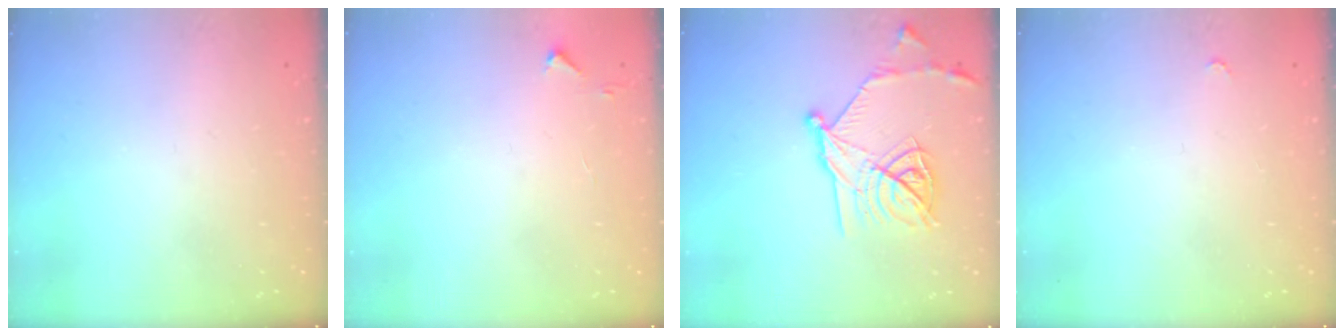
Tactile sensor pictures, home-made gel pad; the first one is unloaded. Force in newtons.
{"total": 2.8, "press": 2.8, "slide": 0.4}
{"total": 17.6, "press": 17.6, "slide": 0.9}
{"total": 2.8, "press": 2.8, "slide": 0.4}